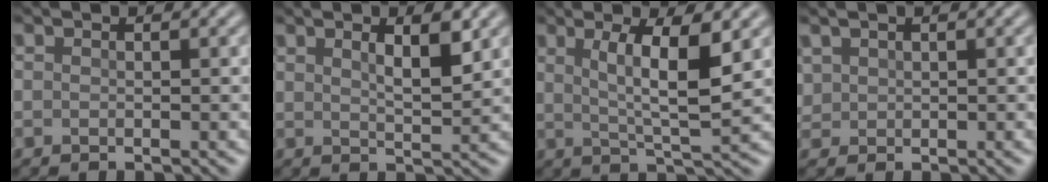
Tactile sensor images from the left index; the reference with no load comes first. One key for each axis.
{"total": 3.3, "fx": 1.7, "fy": 0.8, "fz": 2.7, "tx": -0.045, "ty": -0.003, "tz": 0.026}
{"total": 6.1, "fx": 1.8, "fy": 1.3, "fz": 5.7, "tx": -0.097, "ty": -0.009, "tz": 0.033}
{"total": 1.0, "fx": 0.5, "fy": 0.9, "fz": 0.2, "tx": -0.010, "ty": -0.001, "tz": 0.015}